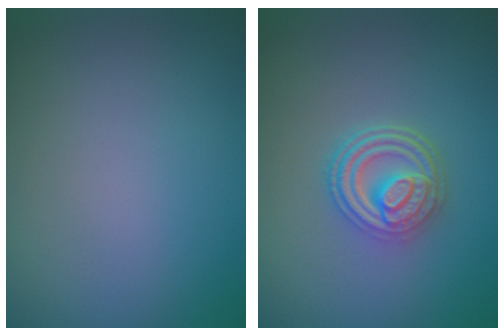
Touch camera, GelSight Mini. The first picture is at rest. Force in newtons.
{"total": 4.8, "press": 3.7, "slide": 3.0}